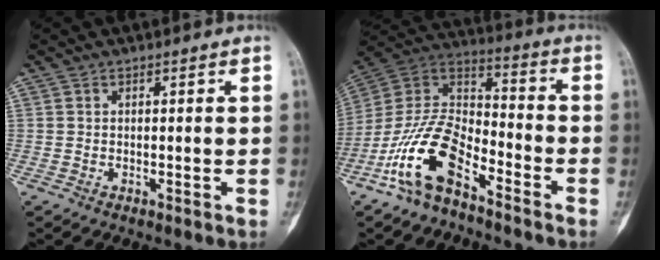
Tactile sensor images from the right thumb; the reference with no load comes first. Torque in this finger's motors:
{"motor_torque": [0.22, 0.26, 1.80, -0.97, 0.52]}